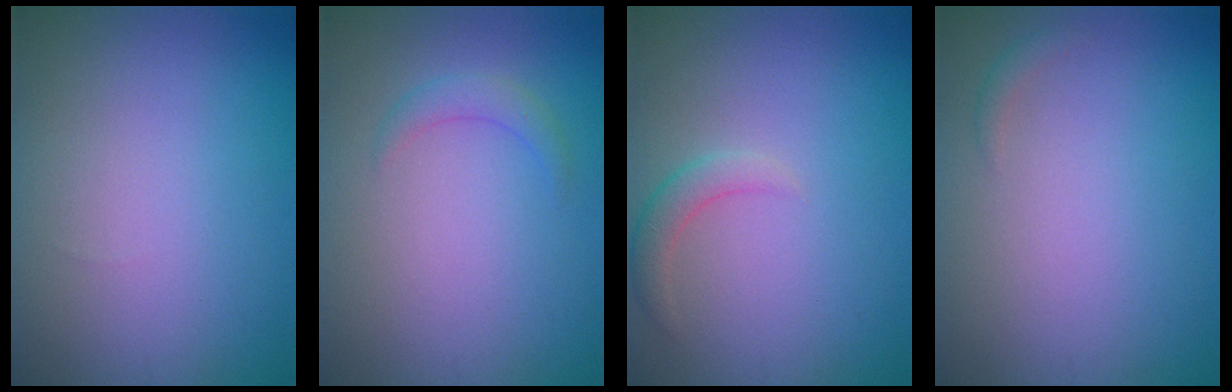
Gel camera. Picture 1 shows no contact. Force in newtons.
{"total": 1.4, "press": 1.4, "slide": 0.0}
{"total": 1.6, "press": 1.6, "slide": 0.1}
{"total": 0.6, "press": 0.6, "slide": 0.1}